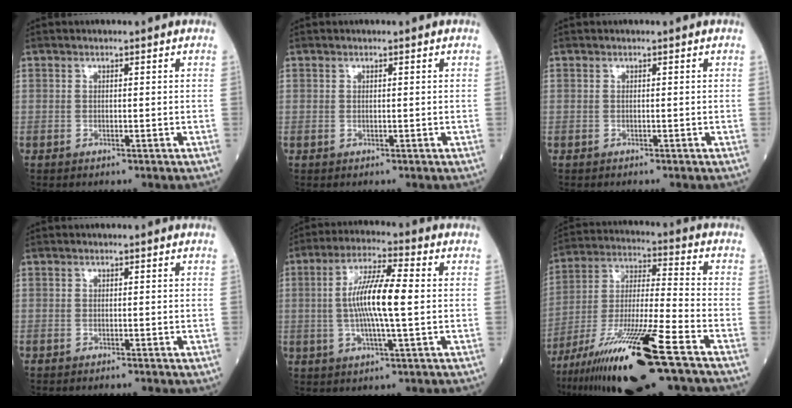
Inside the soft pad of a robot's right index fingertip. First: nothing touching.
{"total": 0.0}
{"total": 0.0}
{"total": 0.0}
{"total": 10.5, "force": [0.3, 0.9, 10.4], "torque": [-0.200, 0.006, 0.001]}
{"total": 21.3, "force": [-12.6, 1.8, 17.1], "torque": [-0.317, -0.044, -0.224]}